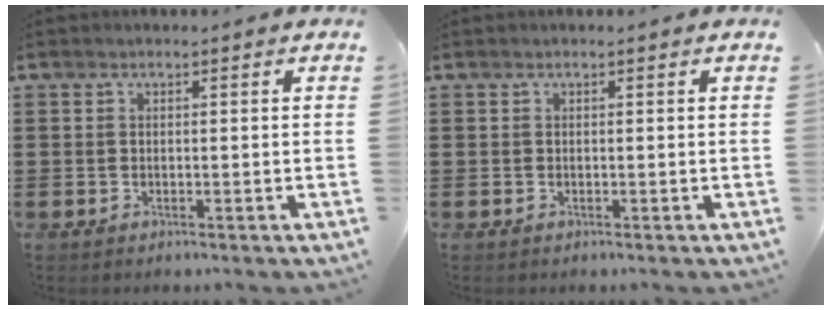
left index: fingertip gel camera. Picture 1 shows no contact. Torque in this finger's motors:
{"motor_torque": [0.00, 0.00, 0.00, 0.00]}